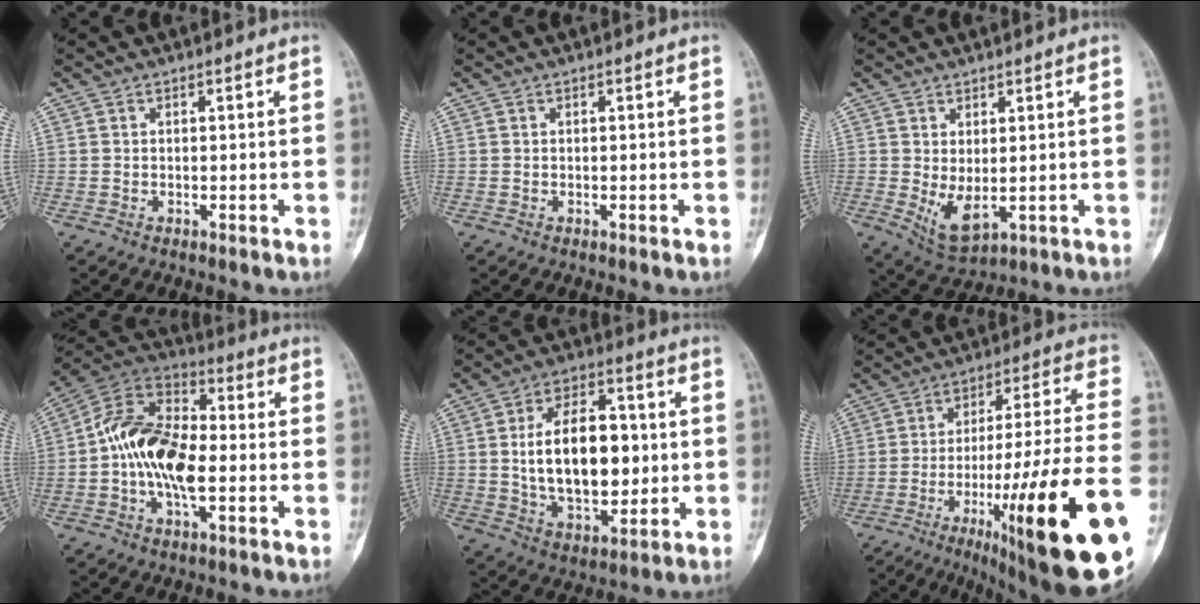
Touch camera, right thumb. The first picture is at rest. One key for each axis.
{"total": 0.0}
{"total": 5.8, "fx": -0.2, "fy": 2.9, "fz": 5.1, "tx": -0.086, "ty": -0.010, "tz": 0.015}
{"total": 16.2, "fx": -1.9, "fy": 8.7, "fz": 13.5, "tx": -0.241, "ty": 0.032, "tz": -0.044}
{"total": 18.0, "fx": 0.9, "fy": 10.5, "fz": 14.6, "tx": -0.209, "ty": 0.004, "tz": 0.022}
{"total": 29.7, "fx": -12.0, "fy": 4.5, "fz": 26.9, "tx": -0.350, "ty": 0.042, "tz": -0.173}